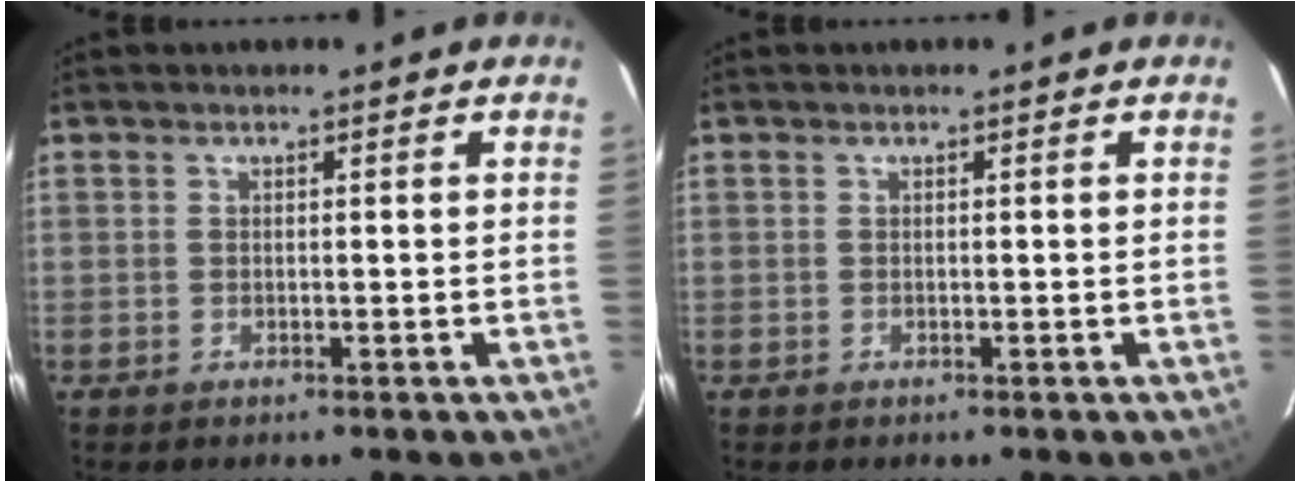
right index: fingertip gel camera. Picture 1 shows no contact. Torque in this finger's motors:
{"motor_torque": [0.01, -0.01, 0.00, 0.00]}